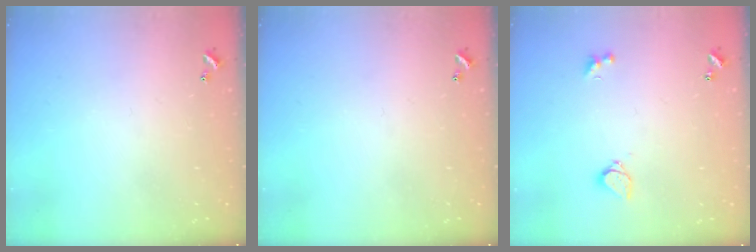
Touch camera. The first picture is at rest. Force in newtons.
{"total": 0.0}
{"total": 2.9, "press": 2.8, "slide": 0.7}